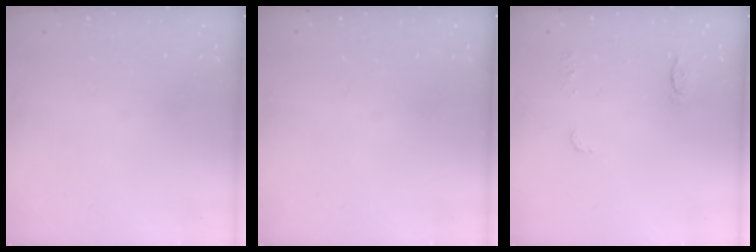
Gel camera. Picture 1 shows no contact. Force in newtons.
{"total": 0.0}
{"total": 6.9, "press": 6.9, "slide": 0.5}